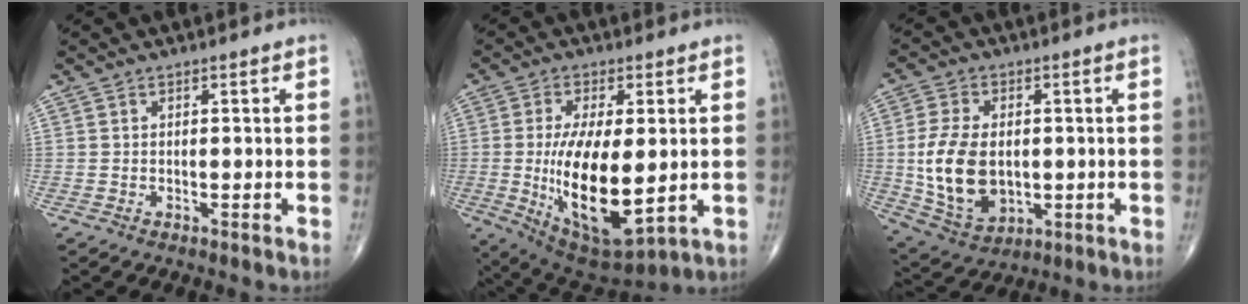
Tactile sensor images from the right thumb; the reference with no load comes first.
{"total": 17.6, "force": [-1.2, 7.2, 16.0], "torque": [-0.282, -0.025, 0.000]}
{"total": 14.0, "force": [-0.5, 9.0, 10.6], "torque": [-0.193, -0.008, 0.008]}